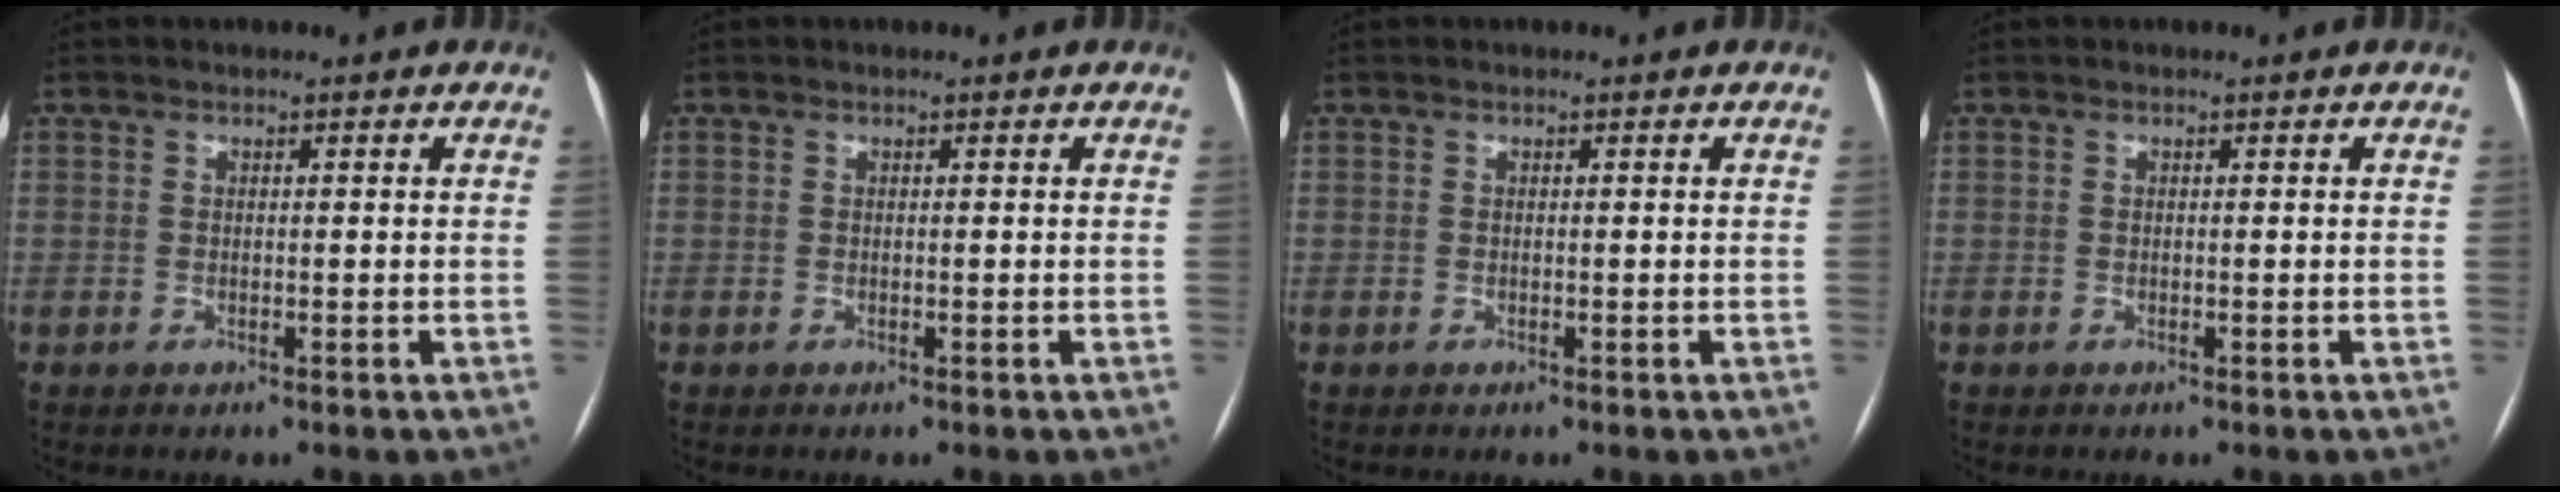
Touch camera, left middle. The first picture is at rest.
{"total": 0.0}
{"total": 0.0}
{"total": 0.0}